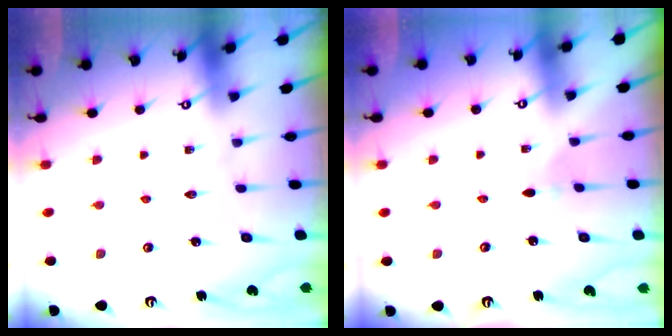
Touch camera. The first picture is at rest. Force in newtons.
{"total": 2.2, "press": 2.1, "slide": 0.5}